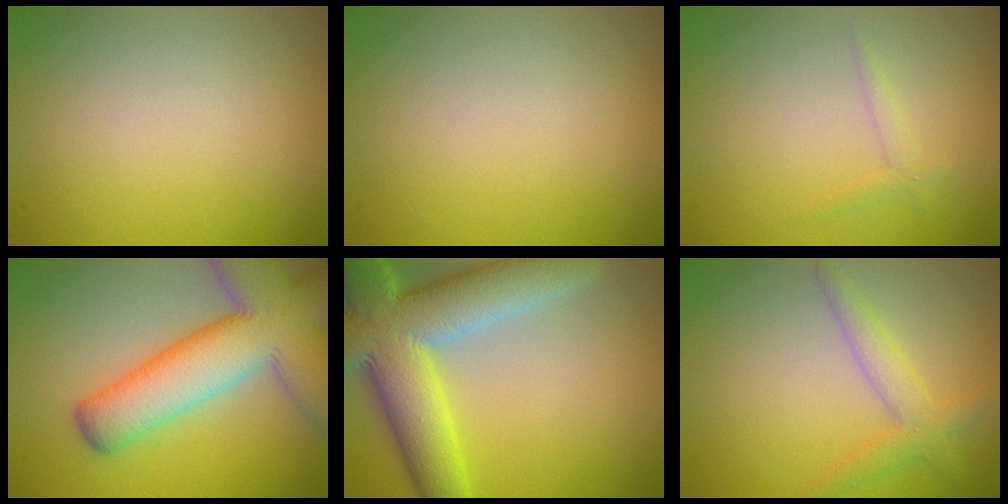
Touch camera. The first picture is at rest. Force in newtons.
{"total": 0.0}
{"total": 0.9, "press": 0.9, "slide": 0.1}
{"total": 11.6, "press": 11.6, "slide": 0.7}
{"total": 10.8, "press": 10.8, "slide": 0.5}
{"total": 2.6, "press": 2.6, "slide": 0.2}